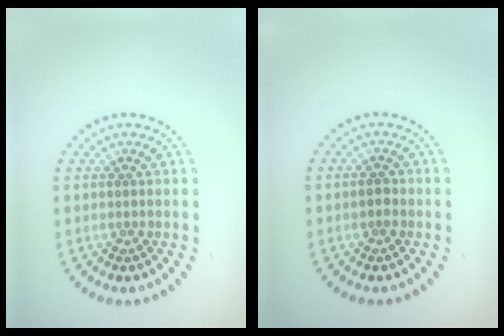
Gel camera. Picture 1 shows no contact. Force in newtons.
{"total": 1.2, "press": 1.2, "slide": 0.1}